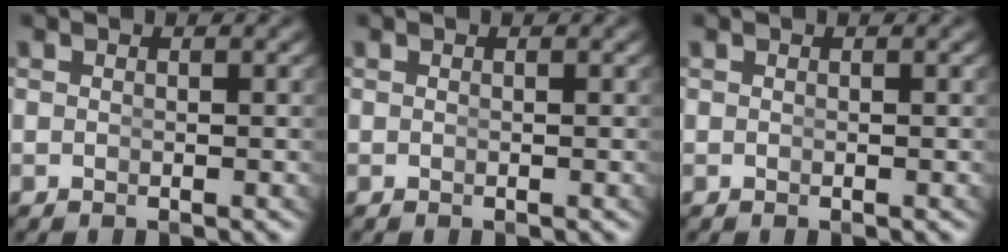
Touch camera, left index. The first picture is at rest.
{"total": 0.0}
{"total": 0.0}